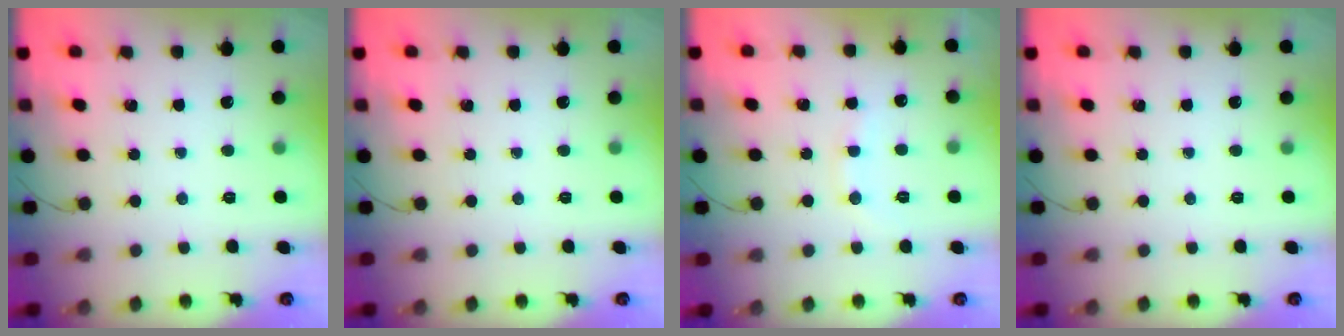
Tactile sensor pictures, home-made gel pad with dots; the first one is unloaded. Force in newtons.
{"total": 0.0}
{"total": 8.2, "press": 8.0, "slide": 1.6}
{"total": 0.0}